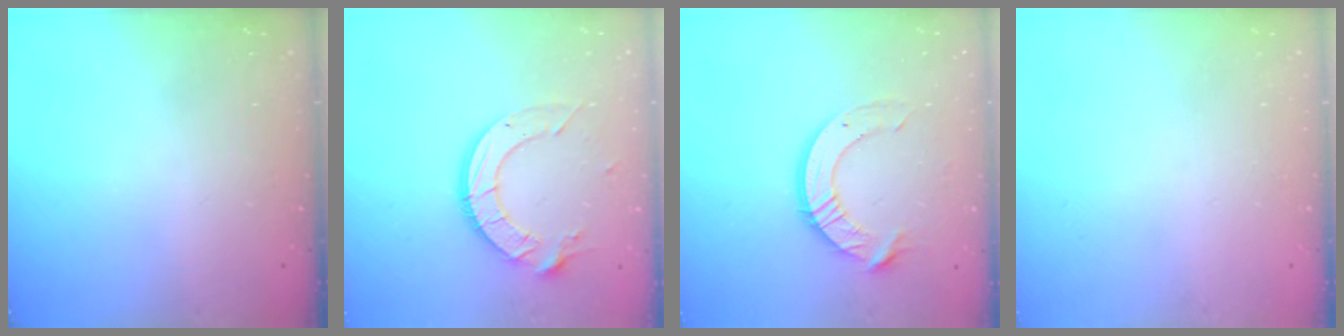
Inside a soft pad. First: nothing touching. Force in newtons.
{"total": 12.9, "press": 12.8, "slide": 1.4}
{"total": 10.1, "press": 10.1, "slide": 0.9}
{"total": 0.0}